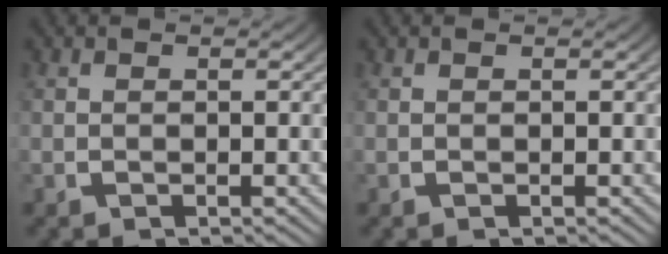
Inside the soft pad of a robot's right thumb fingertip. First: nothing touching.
{"total": 0.0}